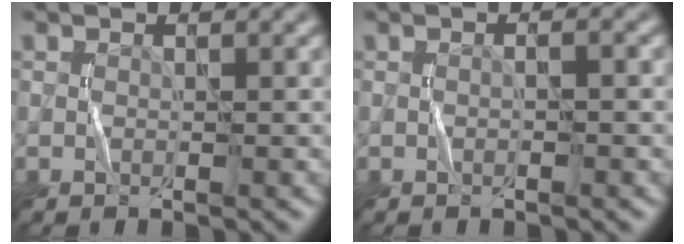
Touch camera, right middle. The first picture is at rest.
{"total": 0.9, "force": [0.1, 0.3, 0.8], "torque": [-0.006, -0.006, -0.003]}